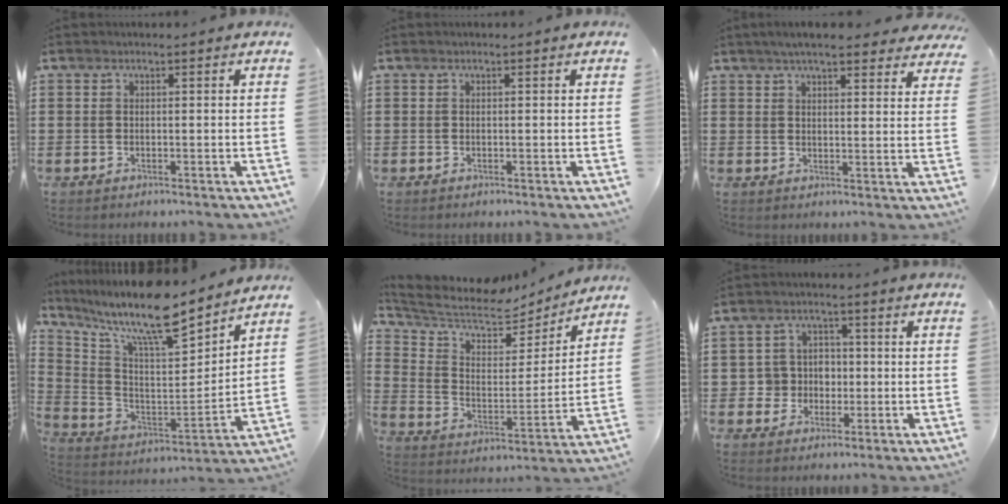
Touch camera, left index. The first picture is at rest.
{"total": 0.0}
{"total": 5.3, "force": [4.8, 0.9, 2.1], "torque": [-0.054, -0.006, 0.088]}
{"total": 11.7, "force": [9.9, 1.3, 6.2], "torque": [-0.149, -0.070, 0.164]}
{"total": 6.5, "force": [6.0, 1.8, 1.9], "torque": [-0.070, -0.045, 0.101]}
{"total": 4.5, "force": [-0.4, 4.3, 1.2], "torque": [-0.033, 0.009, -0.011]}